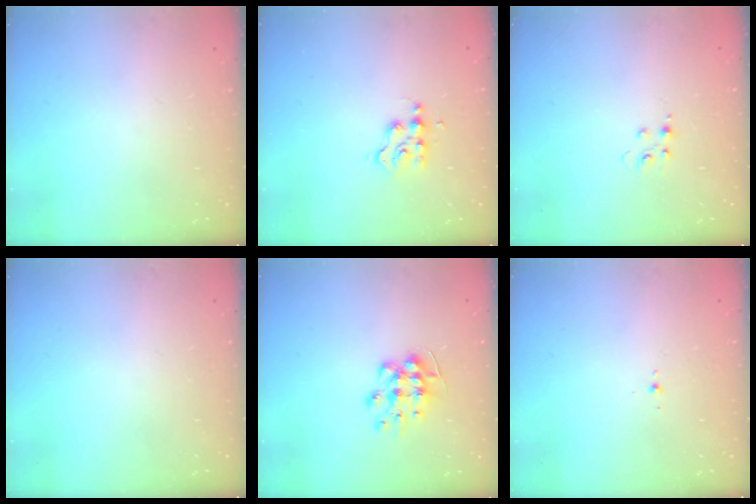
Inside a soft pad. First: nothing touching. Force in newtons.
{"total": 2.7, "press": 2.7, "slide": 0.4}
{"total": 3.7, "press": 3.7, "slide": 0.4}
{"total": 0.0}
{"total": 8.8, "press": 8.8, "slide": 0.4}
{"total": 1.9, "press": 1.8, "slide": 0.7}